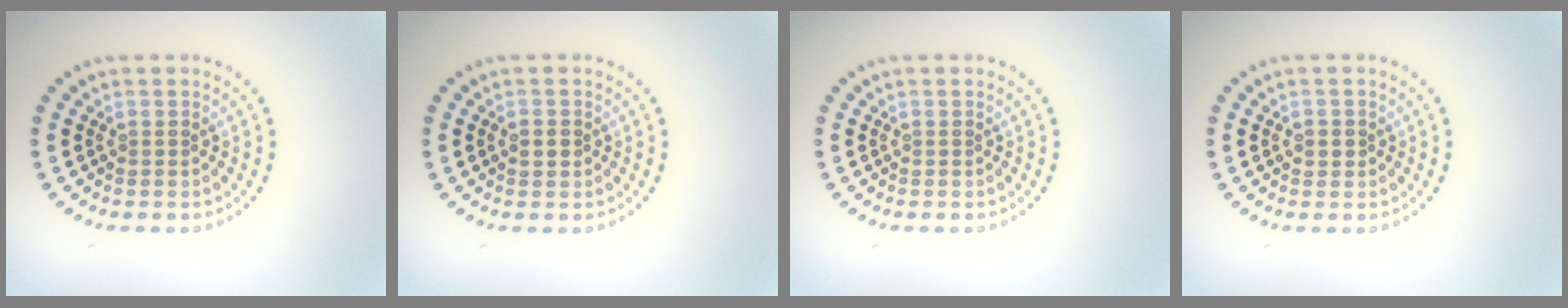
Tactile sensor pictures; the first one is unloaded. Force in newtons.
{"total": 1.1, "press": 1.1, "slide": 0.2}
{"total": 0.0}
{"total": 1.0, "press": 1.0, "slide": 0.3}